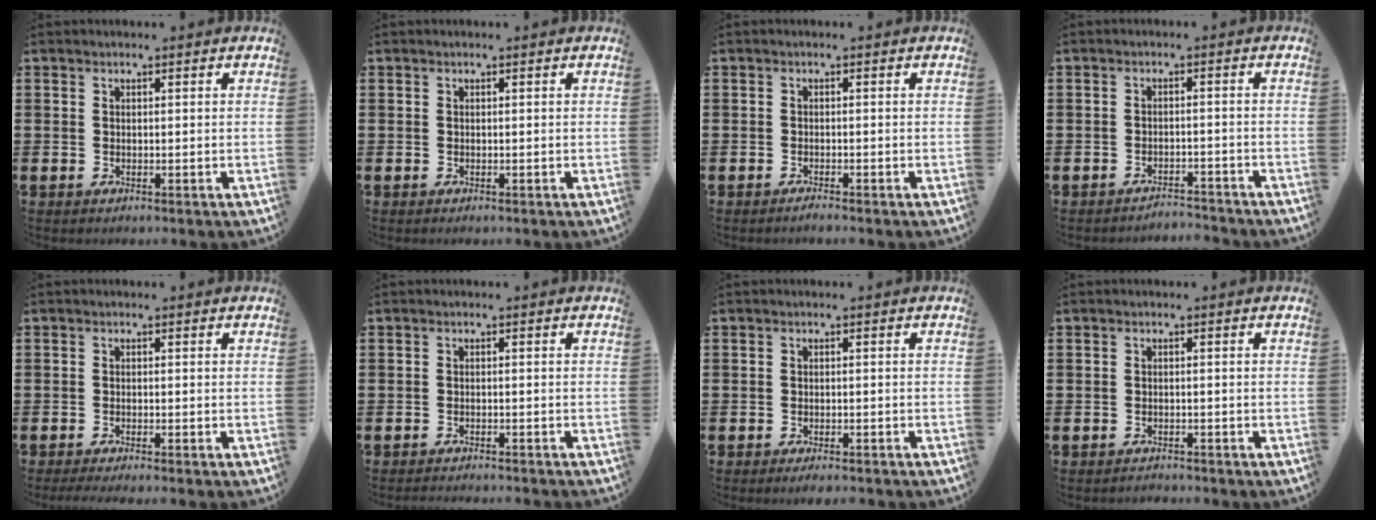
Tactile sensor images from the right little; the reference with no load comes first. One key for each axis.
{"total": 0.0}
{"total": 0.7, "fx": -0.7, "fy": 0.0, "fz": 0.3, "tx": -0.007, "ty": -0.003, "tz": -0.013}
{"total": 2.2, "fx": -2.2, "fy": -0.1, "fz": -0.1, "tx": -0.004, "ty": 0.003, "tz": -0.049}
{"total": 0.9, "fx": -0.7, "fy": 0.0, "fz": 0.7, "tx": -0.008, "ty": -0.001, "tz": -0.014}
{"total": 1.0, "fx": -1.0, "fy": -0.2, "fz": 0.0, "tx": 0.000, "ty": 0.001, "tz": -0.020}
{"total": 1.0, "fx": -0.9, "fy": 0.0, "fz": 0.4, "tx": -0.008, "ty": -0.003, "tz": -0.017}
{"total": 0.9, "fx": -0.9, "fy": 0.0, "fz": -0.1, "tx": -0.001, "ty": 0.001, "tz": -0.019}